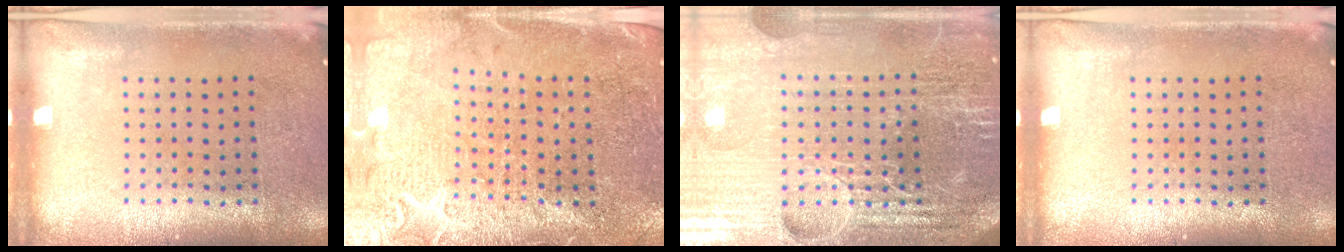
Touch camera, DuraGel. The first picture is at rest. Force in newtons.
{"total": 3.2, "press": 3.1, "slide": 1.0}
{"total": 6.1, "press": 5.4, "slide": 2.8}
{"total": 0.0}